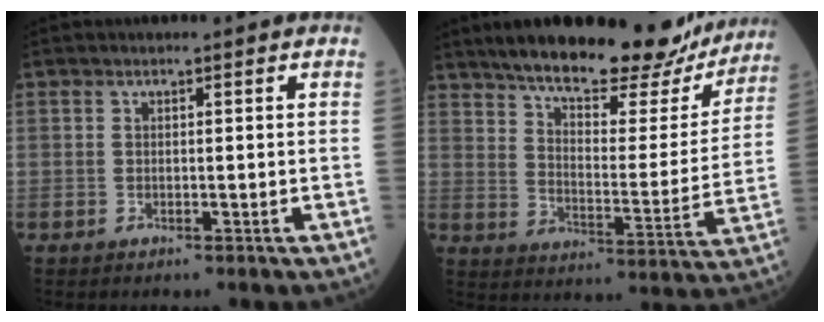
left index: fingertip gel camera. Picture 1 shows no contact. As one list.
[{"total": 24.1, "force": [20.4, 5.8, 11.6], "torque": [-0.170, -0.011, 0.270]}]